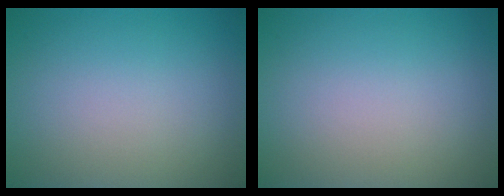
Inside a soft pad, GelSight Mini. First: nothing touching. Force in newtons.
{"total": 0.0}